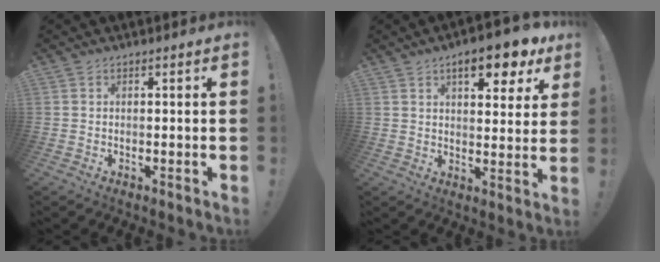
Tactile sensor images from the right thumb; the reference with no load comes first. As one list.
[{"total": 11.2, "force": [6.6, 3.9, 8.2], "torque": [-0.097, -0.038, 0.105]}]